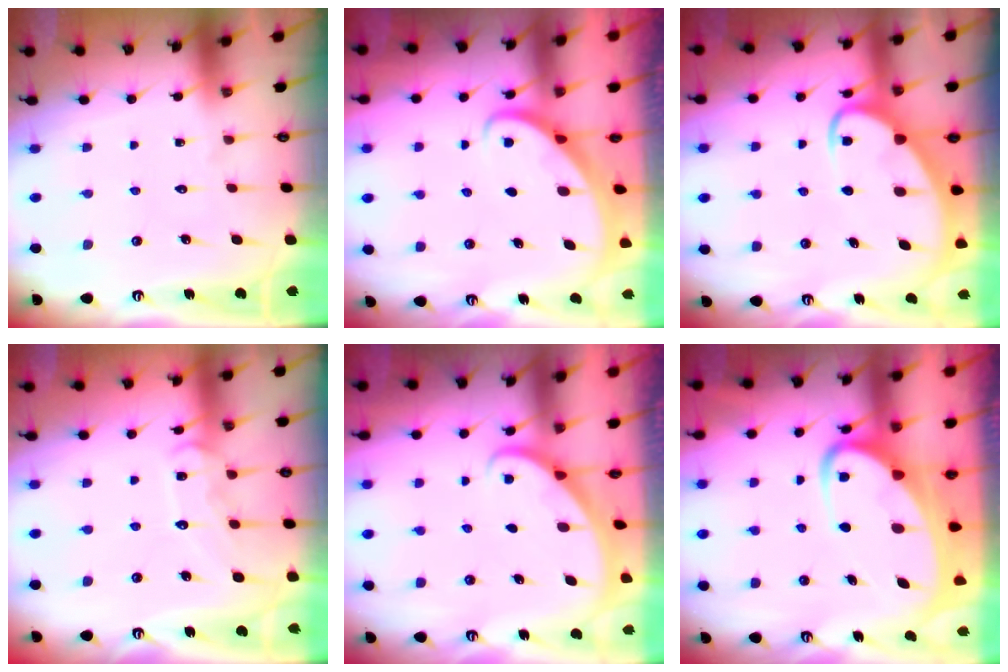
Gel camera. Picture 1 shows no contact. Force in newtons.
{"total": 2.8, "press": 2.8, "slide": 0.2}
{"total": 5.0, "press": 5.0, "slide": 0.5}
{"total": 10.8, "press": 10.8, "slide": 0.8}
{"total": 2.1, "press": 2.1, "slide": 0.1}
{"total": 8.4, "press": 8.4, "slide": 1.0}